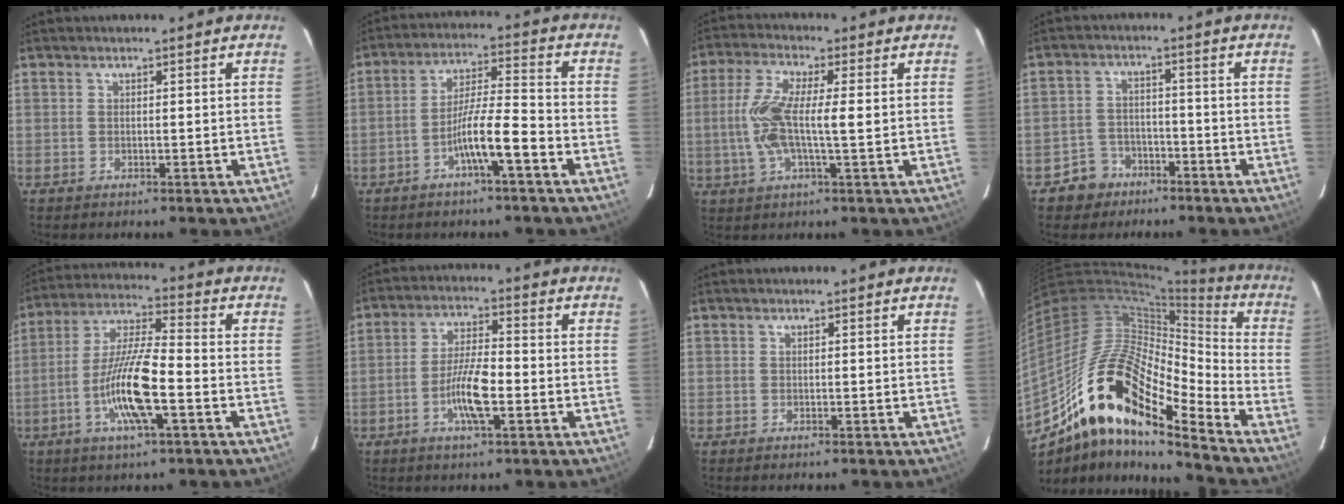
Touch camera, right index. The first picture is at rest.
{"total": 8.1, "force": [-3.9, 0.3, 7.1], "torque": [-0.130, 0.015, -0.069]}
{"total": 9.0, "force": [0.2, 1.6, 8.8], "torque": [-0.190, 0.009, -0.002]}
{"total": 5.1, "force": [-3.2, 3.9, 0.2], "torque": [0.002, 0.013, -0.051]}
{"total": 12.6, "force": [-4.1, 1.5, 11.8], "torque": [-0.231, -0.003, -0.077]}
{"total": 7.7, "force": [-2.5, 1.3, 7.2], "torque": [-0.137, 0.002, -0.049]}
{"total": 0.0}
{"total": 22.7, "force": [-13.3, 6.6, 17.2], "torque": [-0.346, 0.017, -0.231]}